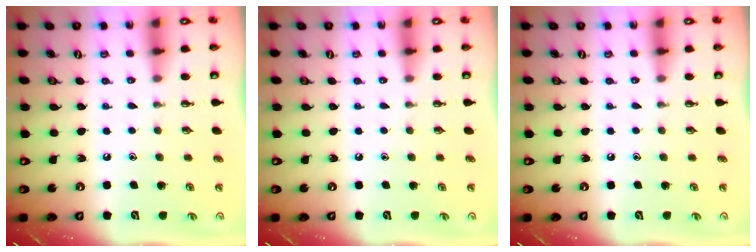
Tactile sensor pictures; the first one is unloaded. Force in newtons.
{"total": 0.0}
{"total": 0.0}